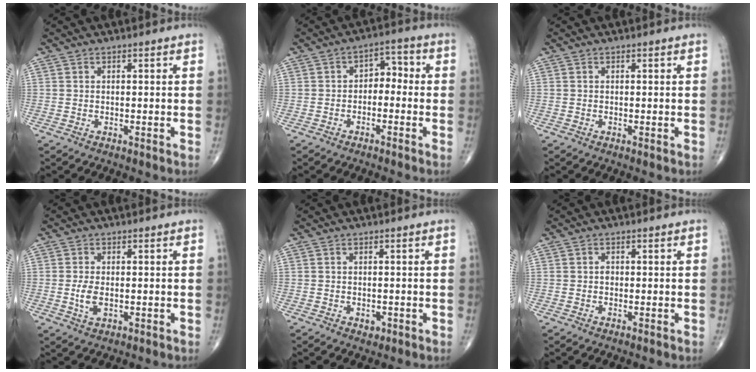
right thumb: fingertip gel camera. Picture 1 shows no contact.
{"total": 4.5, "force": [-1.0, 3.1, 3.1], "torque": [-0.026, 0.033, -0.028]}
{"total": 0.0}
{"total": 3.5, "force": [-0.4, 1.8, 3.0], "torque": [-0.064, -0.006, -0.006]}
{"total": 1.4, "force": [-0.5, 1.0, 0.8], "torque": [-0.009, 0.000, -0.004]}
{"total": 0.7, "force": [-0.1, 0.6, 0.4], "torque": [-0.004, 0.002, -0.003]}